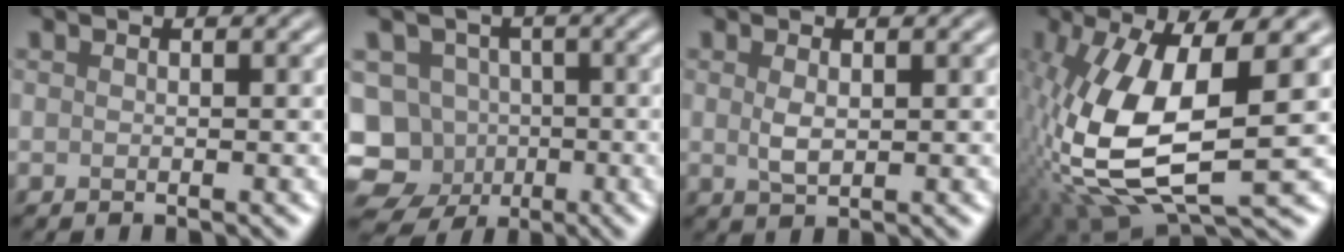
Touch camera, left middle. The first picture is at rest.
{"total": 10.2, "force": [-4.5, 8.8, 2.4], "torque": [-0.034, 0.000, -0.093]}
{"total": 1.7, "force": [0.2, 0.8, 1.4], "torque": [-0.038, -0.003, 0.009]}
{"total": 11.7, "force": [-1.2, 4.6, 10.7], "torque": [-0.245, -0.011, -0.018]}